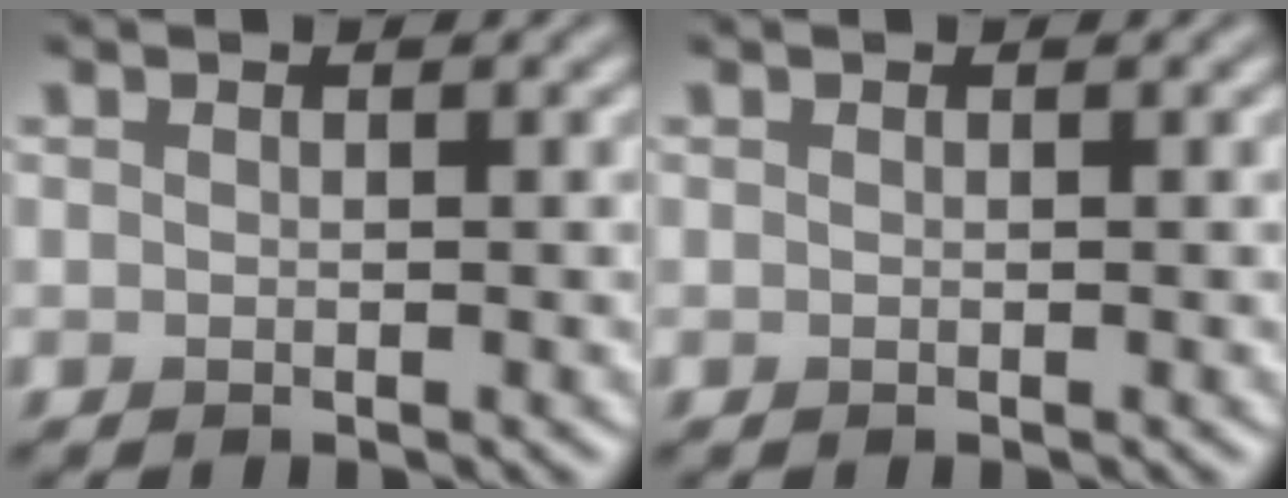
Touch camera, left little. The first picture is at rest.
{"total": 0.0}